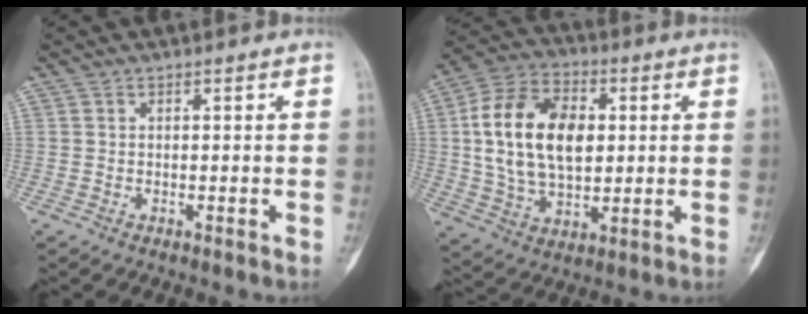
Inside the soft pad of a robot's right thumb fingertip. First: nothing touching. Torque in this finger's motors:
{"motor_torque": [-0.83, 1.80, 1.47, 0.21, 0.24]}